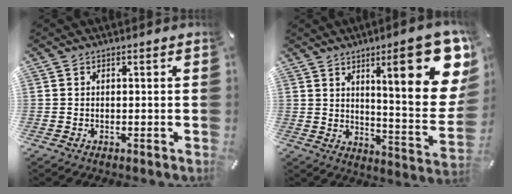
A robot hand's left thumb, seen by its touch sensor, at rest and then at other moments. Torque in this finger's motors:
{"motor_torque": [2.86, 2.15, 1.51, -1.26, 0.53]}